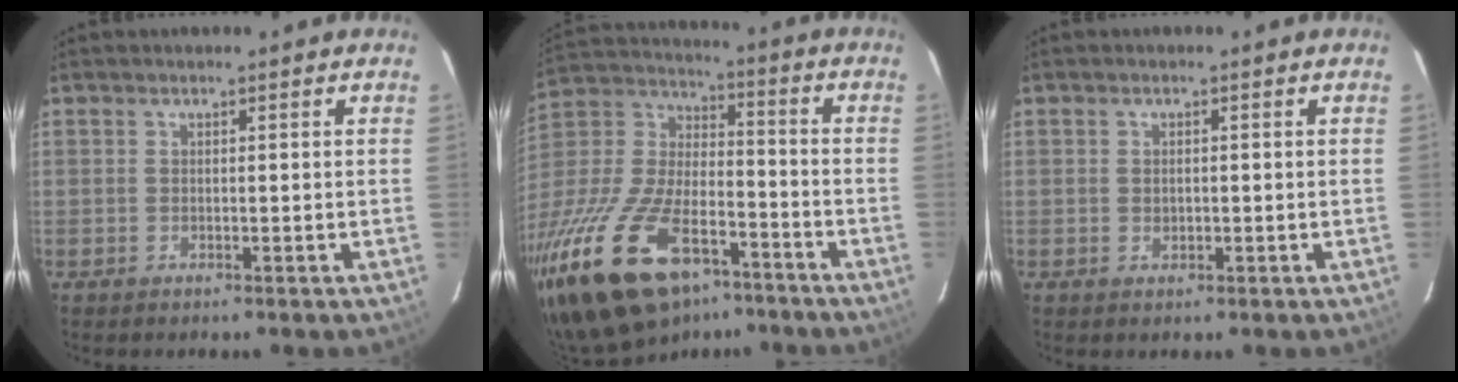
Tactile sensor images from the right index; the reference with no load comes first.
{"total": 26.9, "force": [-16.7, 12.4, 17.1], "torque": [-0.349, -0.019, -0.281]}
{"total": 1.2, "force": [-0.1, 1.0, 0.7], "torque": [-0.010, 0.000, -0.001]}